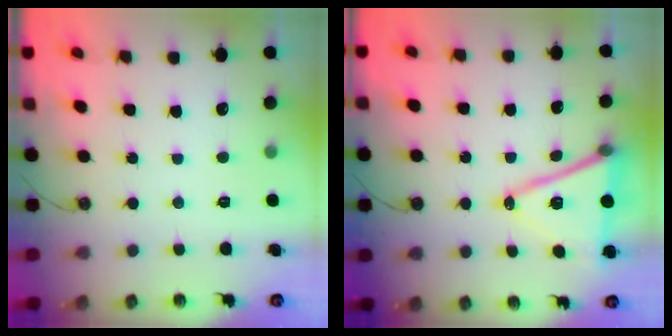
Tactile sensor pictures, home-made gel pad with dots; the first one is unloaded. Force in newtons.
{"total": 14.8, "press": 14.3, "slide": 3.9}